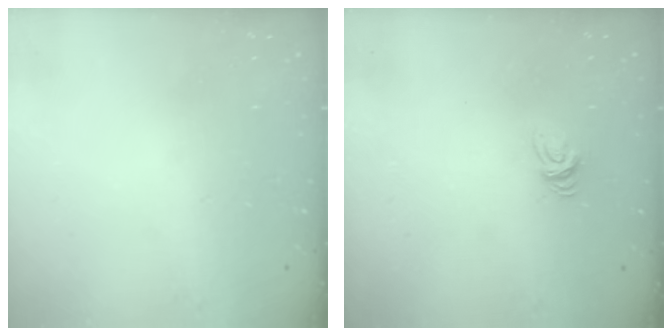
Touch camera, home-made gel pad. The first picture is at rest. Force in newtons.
{"total": 6.2, "press": 6.2, "slide": 0.4}